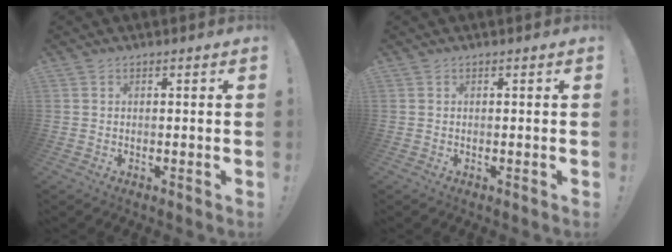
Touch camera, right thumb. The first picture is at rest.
{"total": 0.0}